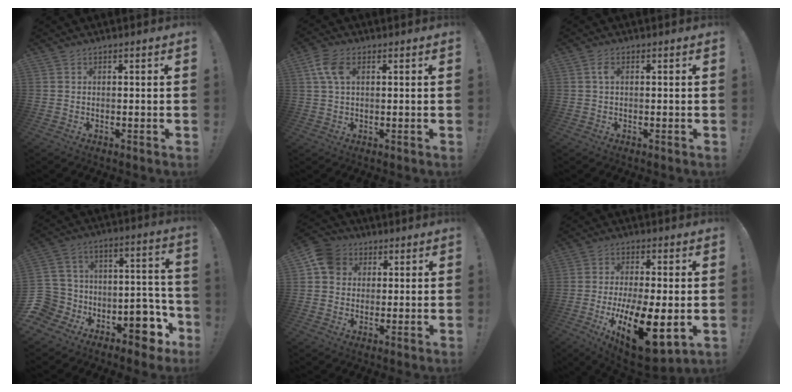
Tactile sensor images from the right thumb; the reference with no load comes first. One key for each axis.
{"total": 6.6, "fx": 2.0, "fy": 3.8, "fz": 5.0, "tx": -0.113, "ty": 0.005, "tz": 0.038}
{"total": 2.0, "fx": 0.4, "fy": 0.9, "fz": 1.8, "tx": -0.040, "ty": 0.007, "tz": 0.005}
{"total": 14.2, "fx": -8.3, "fy": 9.6, "fz": 6.2, "tx": -0.090, "ty": 0.047, "tz": -0.130}
{"total": 8.6, "fx": 2.6, "fy": 7.6, "fz": 3.1, "tx": -0.047, "ty": 0.000, "tz": 0.054}
{"total": 19.2, "fx": -5.1, "fy": 7.9, "fz": 16.8, "tx": -0.278, "ty": 0.012, "tz": -0.068}